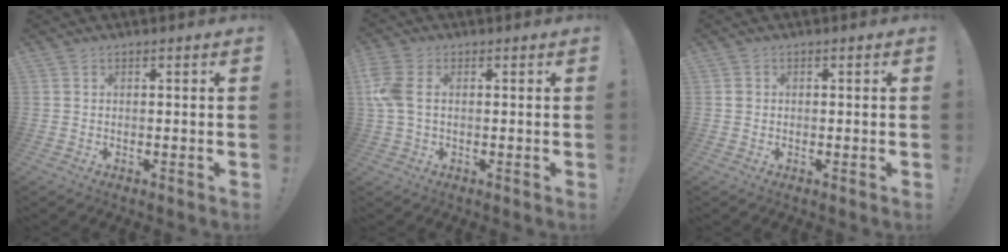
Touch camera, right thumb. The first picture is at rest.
{"total": 6.7, "force": [0.9, 3.9, 5.3], "torque": [-0.130, 0.000, 0.014]}
{"total": 1.0, "force": [-0.3, 0.8, 0.4], "torque": [-0.013, 0.008, -0.004]}